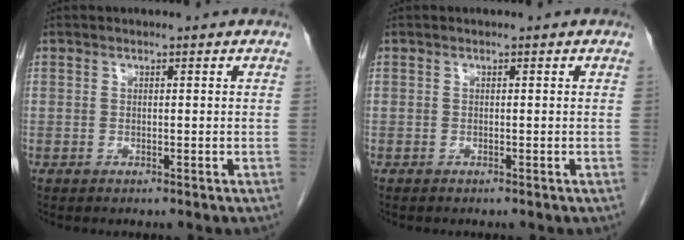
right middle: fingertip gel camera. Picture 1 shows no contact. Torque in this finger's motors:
{"motor_torque": [-0.03, 0.02, -0.03, -0.01]}